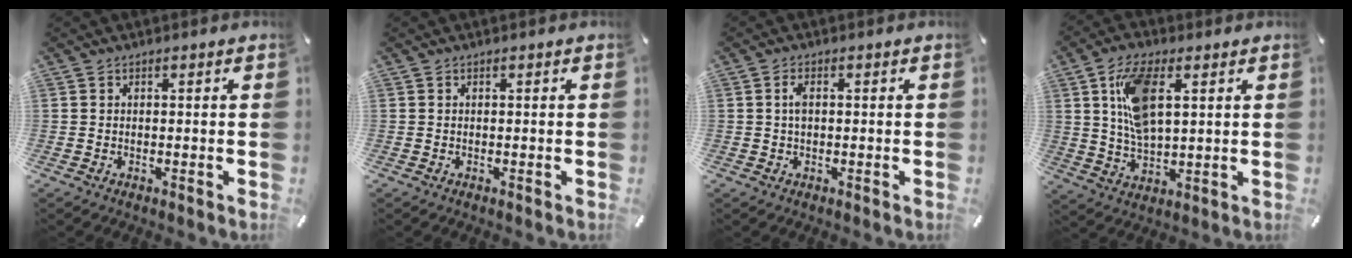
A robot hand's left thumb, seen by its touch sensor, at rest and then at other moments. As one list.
[{"total": 0.0}, {"total": 2.1, "force": [0.2, 1.0, 1.9], "torque": [-0.038, 0.004, 0.001]}, {"total": 12.0, "force": [4.1, 5.9, 9.7], "torque": [-0.201, -0.005, 0.067]}]